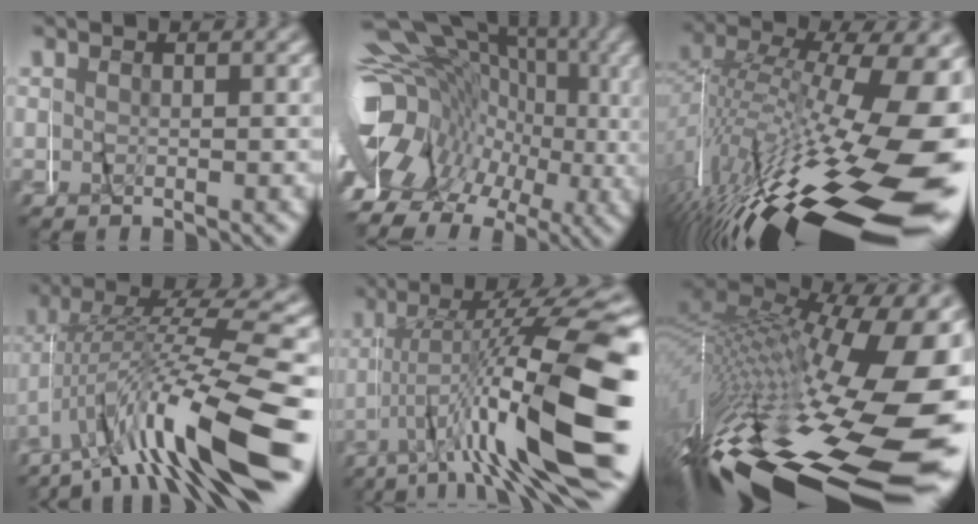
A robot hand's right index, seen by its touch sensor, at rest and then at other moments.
{"total": 14.2, "force": [0.9, 11.4, 8.3], "torque": [-0.152, -0.015, 0.011]}
{"total": 19.9, "force": [-8.8, 7.7, 16.1], "torque": [-0.215, -0.026, -0.114]}
{"total": 10.7, "force": [-2.4, 4.3, 9.5], "torque": [-0.152, 0.014, -0.040]}
{"total": 11.7, "force": [-2.6, 2.2, 11.2], "torque": [-0.160, 0.011, -0.031]}
{"total": 28.1, "force": [-7.3, 14.3, 23.1], "torque": [-0.394, -0.084, -0.055]}